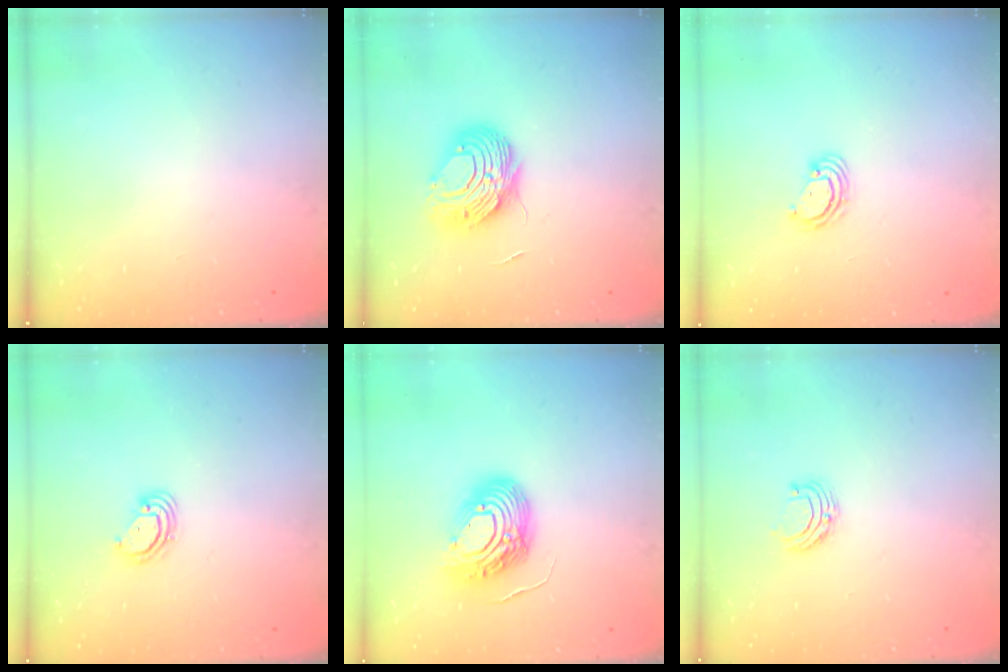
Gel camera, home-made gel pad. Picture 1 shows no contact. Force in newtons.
{"total": 8.7, "press": 8.7, "slide": 0.8}
{"total": 2.8, "press": 2.8, "slide": 0.3}
{"total": 3.2, "press": 3.2, "slide": 0.2}
{"total": 15.0, "press": 14.9, "slide": 1.9}
{"total": 5.0, "press": 5.0, "slide": 0.5}